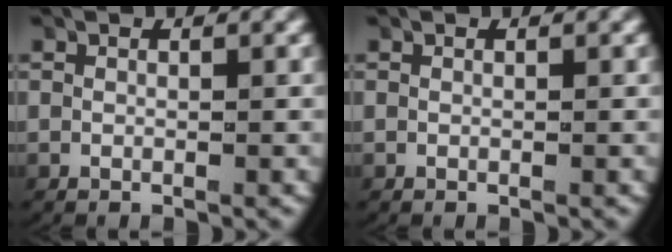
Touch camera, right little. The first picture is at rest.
{"total": 0.0}